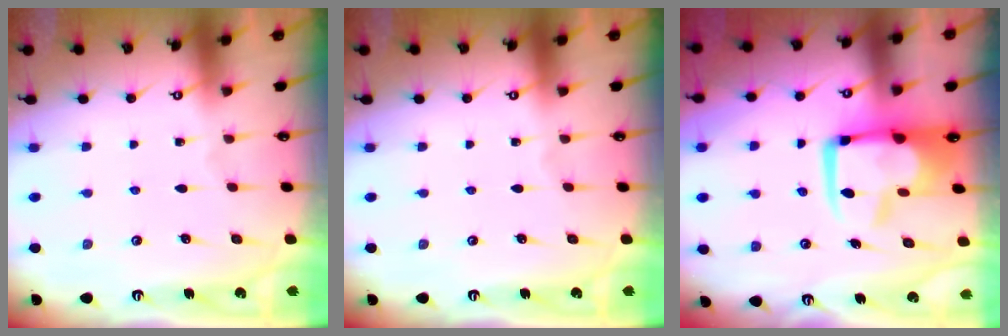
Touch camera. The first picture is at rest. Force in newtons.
{"total": 0.0}
{"total": 12.6, "press": 12.4, "slide": 2.1}